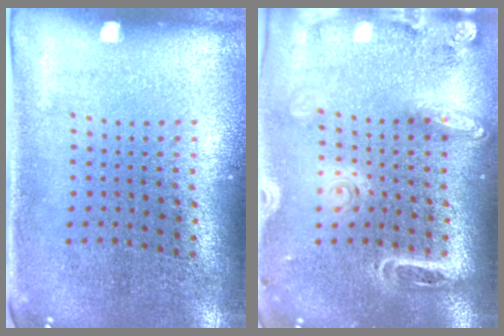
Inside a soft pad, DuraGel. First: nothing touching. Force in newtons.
{"total": 2.0, "press": 1.8, "slide": 1.1}